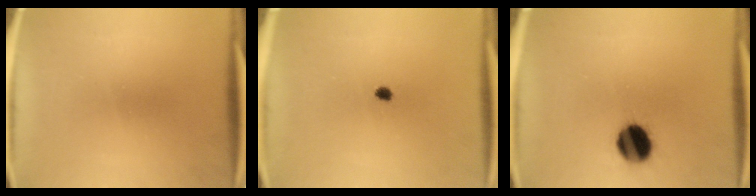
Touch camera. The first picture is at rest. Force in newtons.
{"total": 1.5}
{"total": 10.7}